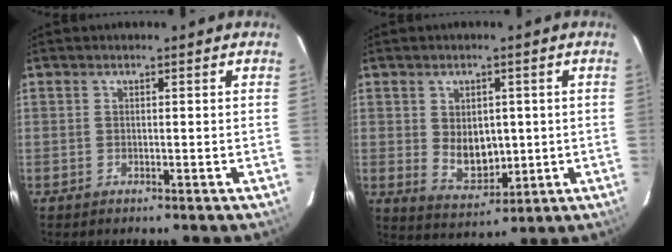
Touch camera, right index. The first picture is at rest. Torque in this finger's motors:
{"motor_torque": [0.25, -0.02, 0.20, 0.04]}